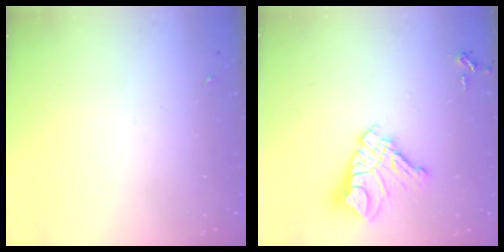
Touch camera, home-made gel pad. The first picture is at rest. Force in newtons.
{"total": 14.6, "press": 14.5, "slide": 1.6}